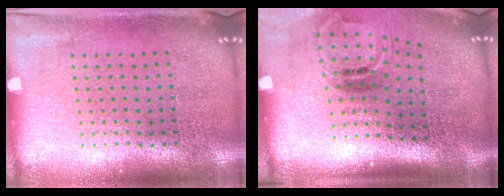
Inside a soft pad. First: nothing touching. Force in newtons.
{"total": 1.7, "press": 1.0, "slide": 1.3}